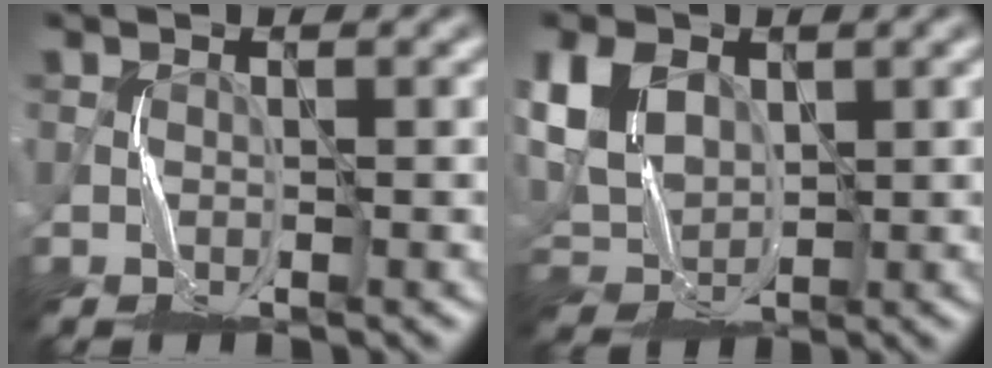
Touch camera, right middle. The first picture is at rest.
{"total": 5.8, "force": [1.8, 4.2, 3.6], "torque": [-0.093, 0.004, 0.030]}